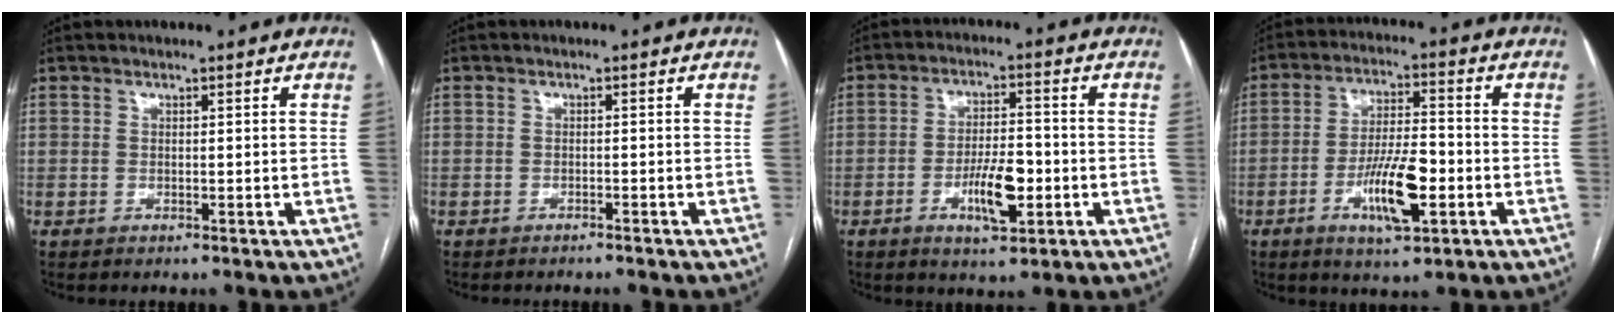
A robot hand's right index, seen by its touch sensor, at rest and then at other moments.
{"total": 1.5, "force": [-1.4, 0.0, 0.5], "torque": [-0.009, -0.001, -0.016]}
{"total": 7.7, "force": [-2.5, 2.3, 6.9], "torque": [-0.125, 0.003, -0.037]}
{"total": 10.2, "force": [-3.5, 2.5, 9.3], "torque": [-0.173, 0.001, -0.057]}